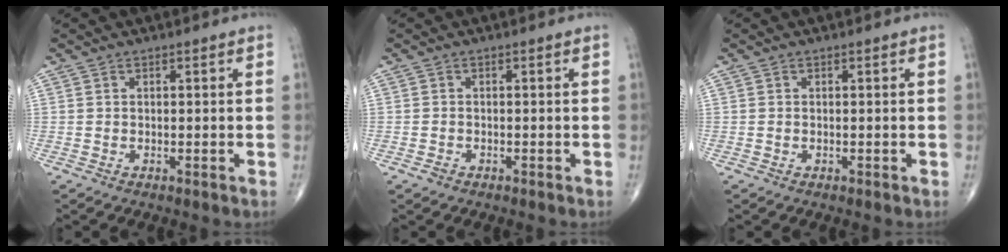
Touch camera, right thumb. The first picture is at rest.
{"total": 0.9, "force": [-0.6, 0.7, 0.3], "torque": [-0.007, 0.001, -0.013]}
{"total": 0.0}